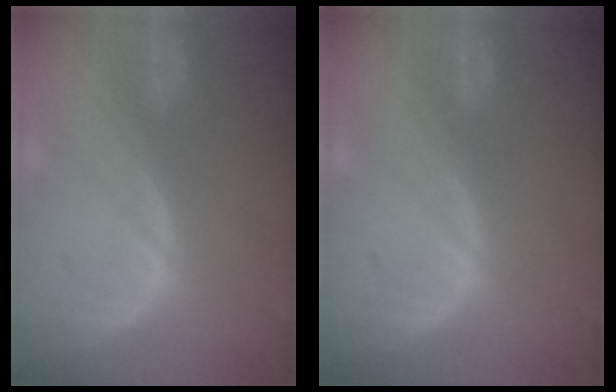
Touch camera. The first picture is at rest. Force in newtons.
{"total": 0.0}